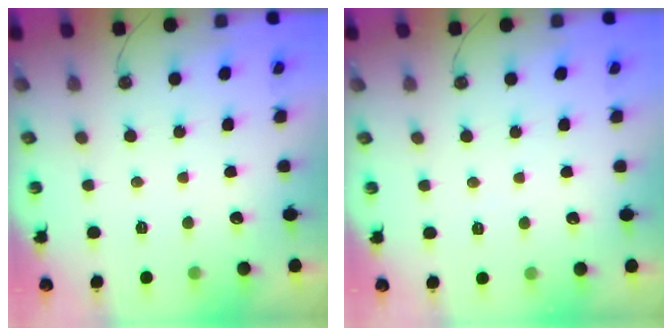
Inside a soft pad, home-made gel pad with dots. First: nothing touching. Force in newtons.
{"total": 2.6, "press": 2.6, "slide": 0.5}